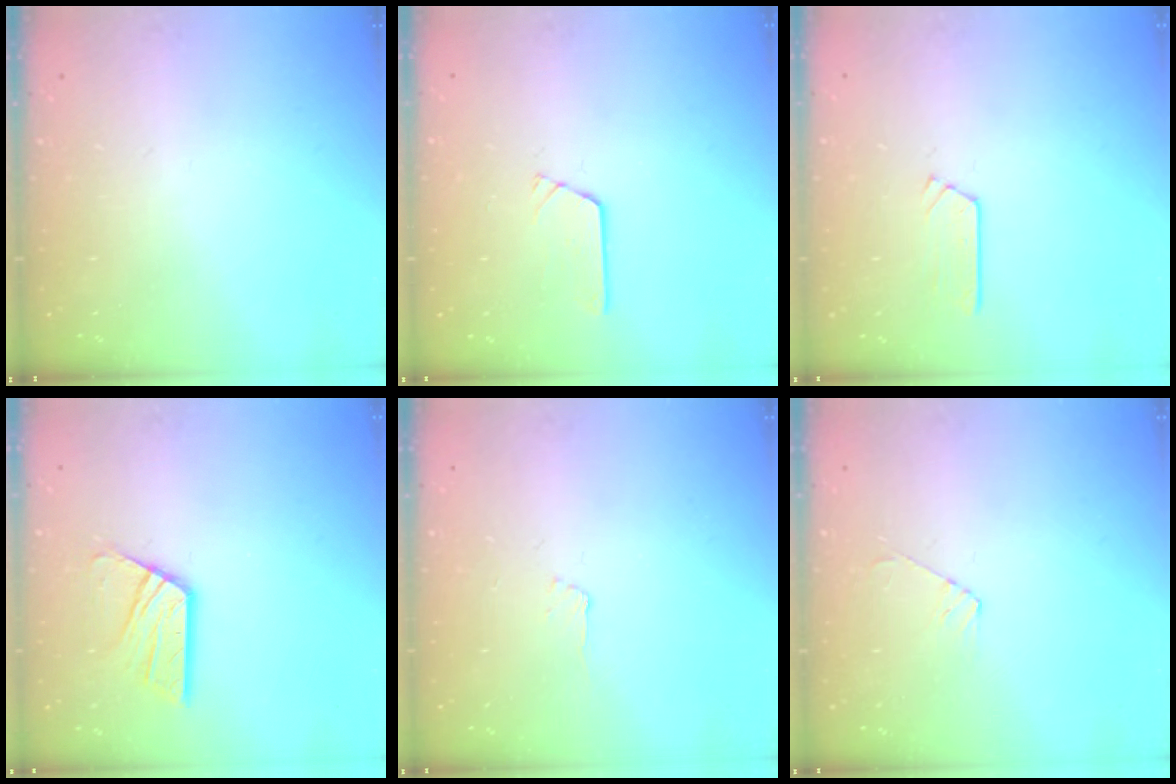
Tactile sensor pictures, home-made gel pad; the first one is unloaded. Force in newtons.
{"total": 2.7, "press": 2.7, "slide": 0.3}
{"total": 2.8, "press": 2.8, "slide": 0.3}
{"total": 10.2, "press": 10.2, "slide": 0.8}
{"total": 3.4, "press": 3.3, "slide": 0.4}
{"total": 5.3, "press": 5.3, "slide": 0.7}